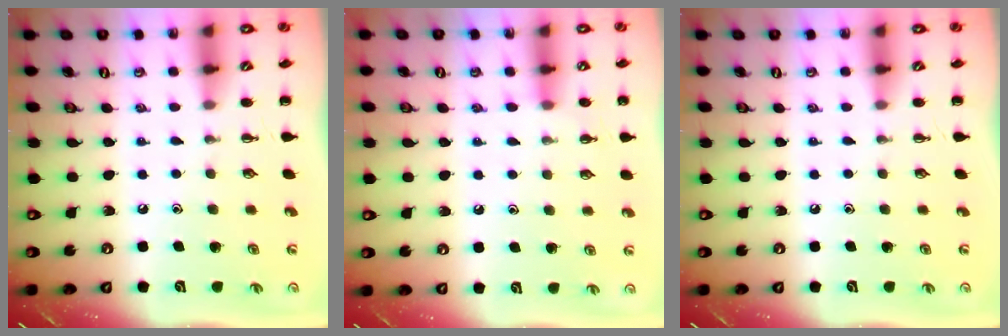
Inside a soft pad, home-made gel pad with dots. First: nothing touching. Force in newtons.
{"total": 6.8, "press": 6.5, "slide": 1.7}
{"total": 0.0}